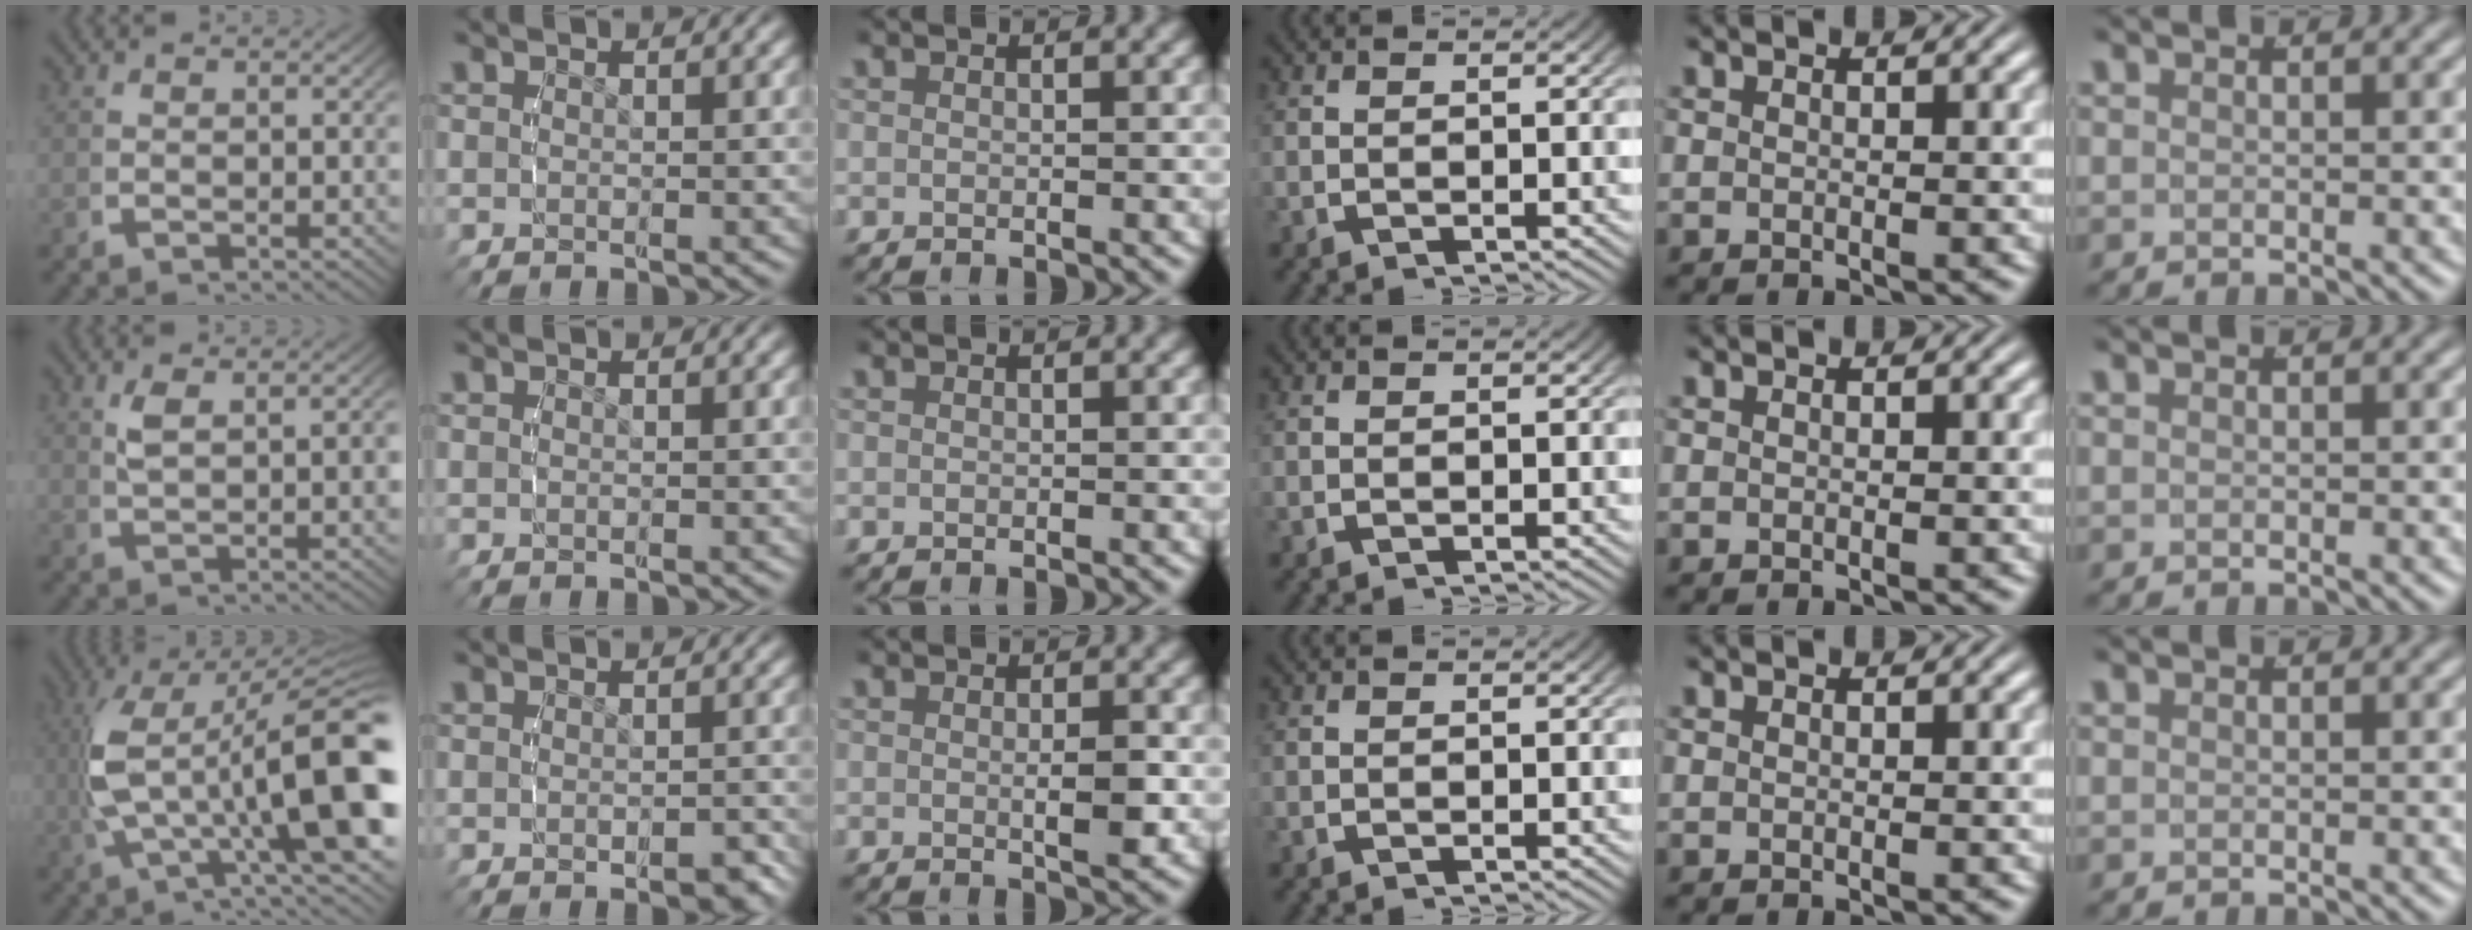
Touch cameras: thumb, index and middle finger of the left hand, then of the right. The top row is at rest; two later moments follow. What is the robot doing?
{"motion": "lift_and_place", "object": "button"}